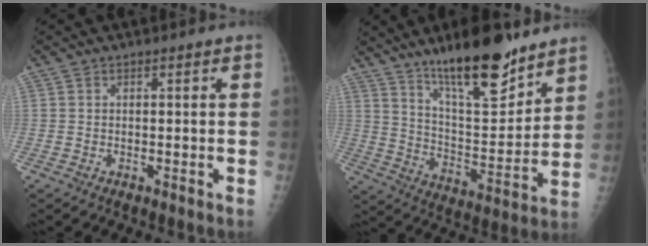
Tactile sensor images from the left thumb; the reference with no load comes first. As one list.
[{"total": 18.7, "force": [13.6, 5.1, 11.8], "torque": [-0.154, -0.091, 0.230]}]